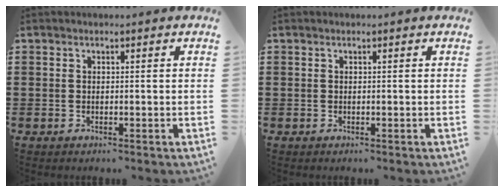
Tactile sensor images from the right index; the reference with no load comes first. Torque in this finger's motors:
{"motor_torque": [0.00, 0.00, 0.00, -0.01]}